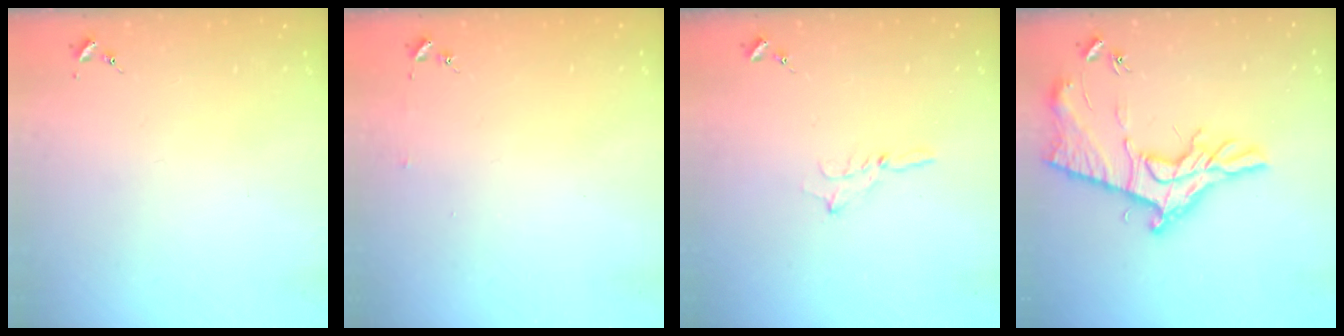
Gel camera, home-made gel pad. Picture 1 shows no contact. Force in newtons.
{"total": 2.5, "press": 2.5, "slide": 0.2}
{"total": 2.5, "press": 2.5, "slide": 0.2}
{"total": 17.4, "press": 17.3, "slide": 0.9}